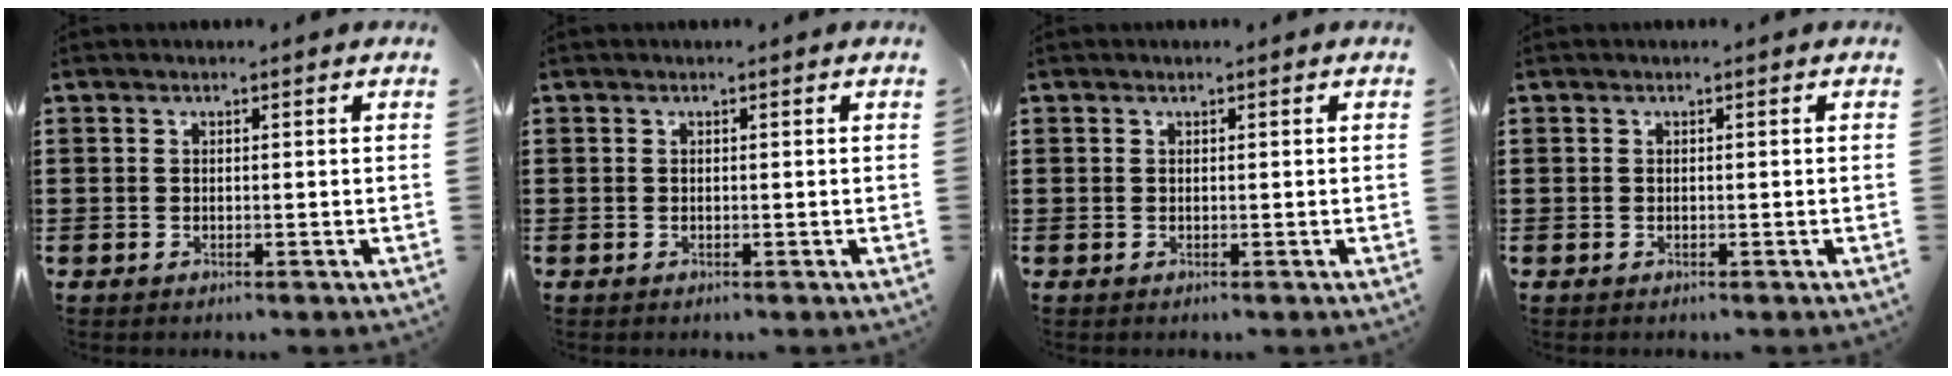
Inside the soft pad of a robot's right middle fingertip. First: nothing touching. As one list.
[{"total": 0.0}, {"total": 0.0}, {"total": 0.0}]